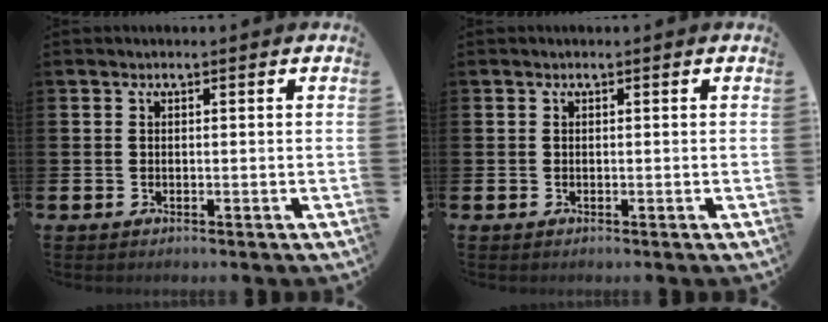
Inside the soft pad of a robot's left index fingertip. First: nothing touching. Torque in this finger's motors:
{"motor_torque": [0.00, 0.00, 0.00, 0.01]}